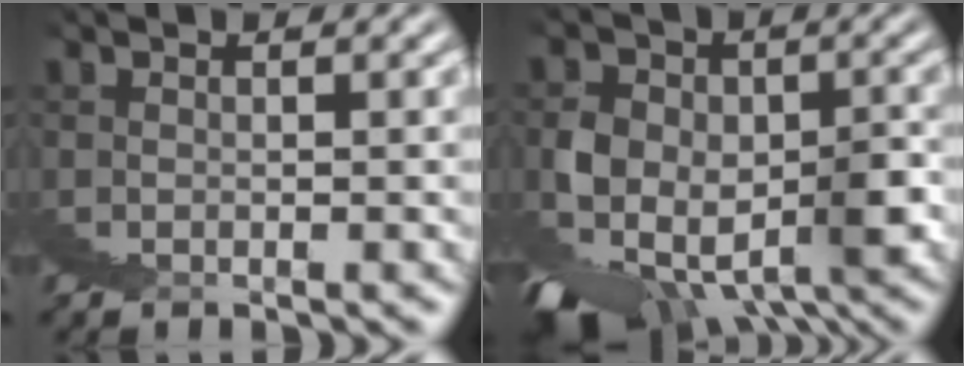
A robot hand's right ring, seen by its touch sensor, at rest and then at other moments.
{"total": 7.6, "force": [-2.8, 4.5, 5.4], "torque": [-0.059, -0.021, -0.032]}